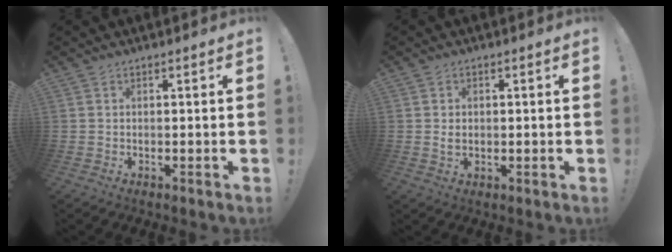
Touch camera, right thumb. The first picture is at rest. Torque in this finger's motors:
{"motor_torque": [0.08, -0.07, 0.01, 0.21, 0.11]}